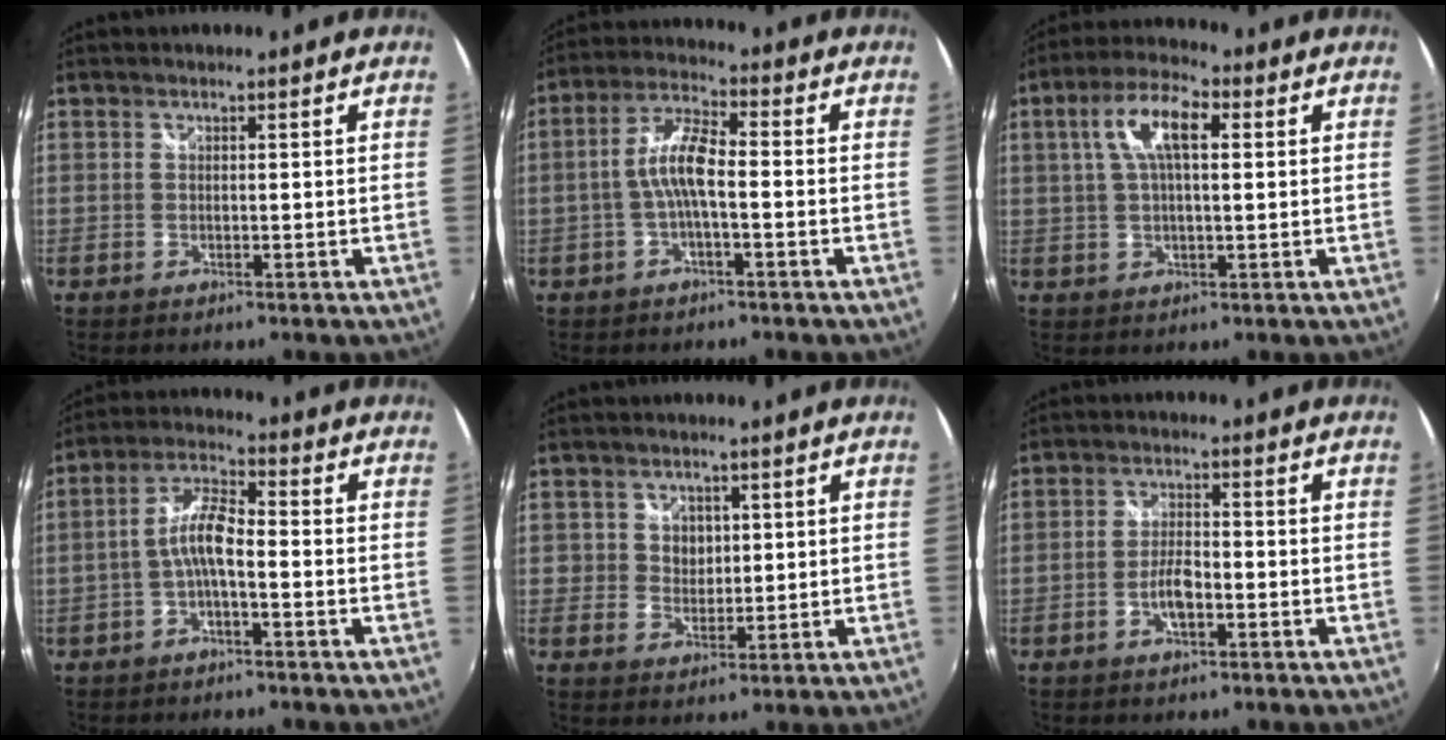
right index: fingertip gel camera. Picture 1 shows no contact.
{"total": 7.2, "force": [-1.4, 1.7, 6.8], "torque": [-0.145, 0.014, -0.027]}
{"total": 8.8, "force": [2.3, 3.3, 7.8], "torque": [-0.149, 0.021, 0.040]}
{"total": 6.3, "force": [-2.0, 1.7, 5.7], "torque": [-0.123, 0.016, -0.039]}
{"total": 3.7, "force": [1.0, 3.4, 1.3], "torque": [-0.018, 0.005, 0.016]}
{"total": 4.3, "force": [-1.9, 1.6, 3.6], "torque": [-0.074, 0.005, -0.034]}